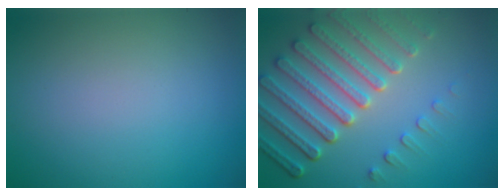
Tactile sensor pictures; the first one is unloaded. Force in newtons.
{"total": 6.5, "press": 5.2, "slide": 3.9}